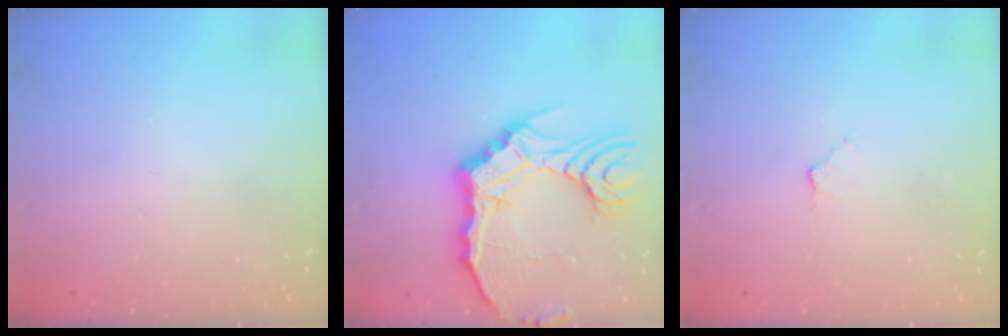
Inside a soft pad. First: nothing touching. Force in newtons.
{"total": 18.5, "press": 18.3, "slide": 2.5}
{"total": 2.9, "press": 2.9, "slide": 0.5}